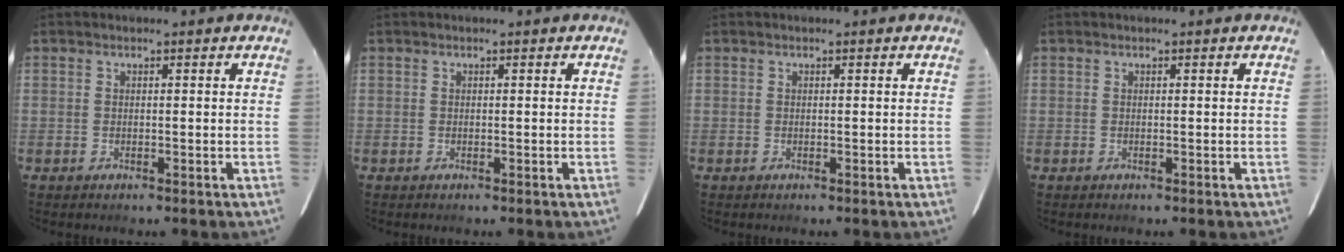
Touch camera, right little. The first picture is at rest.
{"total": 0.0}
{"total": 0.0}
{"total": 0.0}